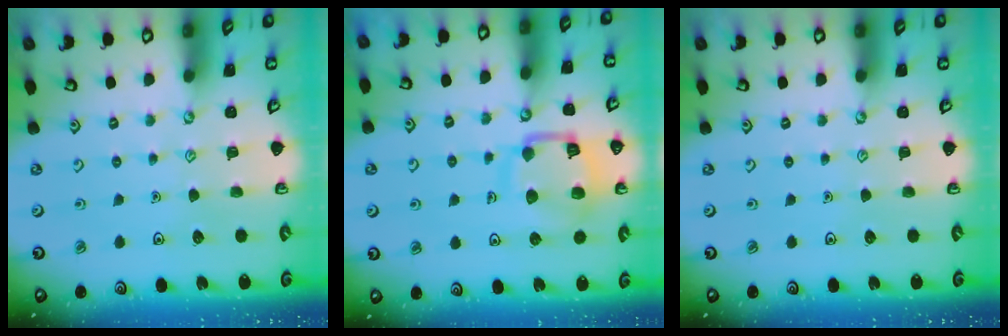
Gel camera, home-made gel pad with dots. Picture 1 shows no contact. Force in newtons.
{"total": 12.5, "press": 12.5, "slide": 1.3}
{"total": 0.0}